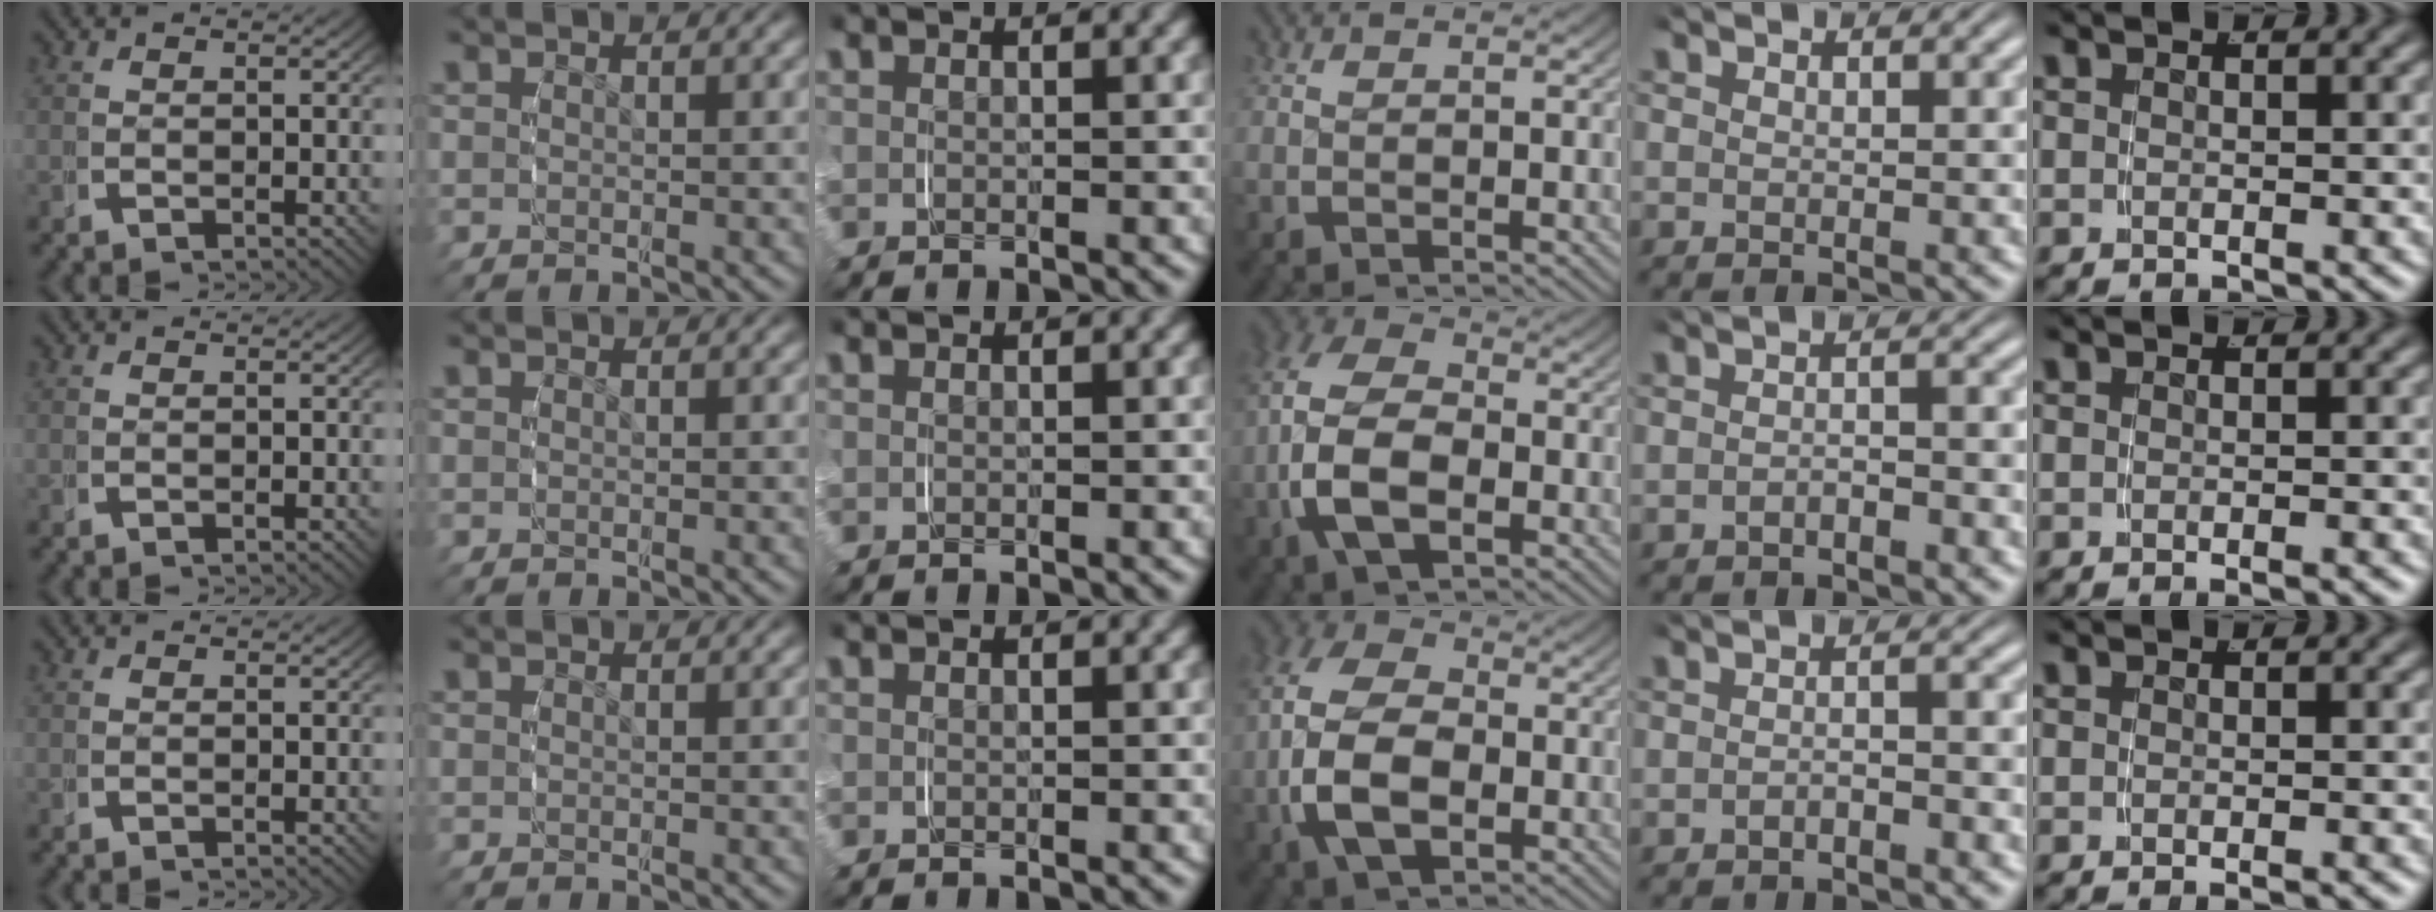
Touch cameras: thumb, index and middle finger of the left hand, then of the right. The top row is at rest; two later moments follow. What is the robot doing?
{"motion": "grasp_and_lifting", "object": "napkin"}